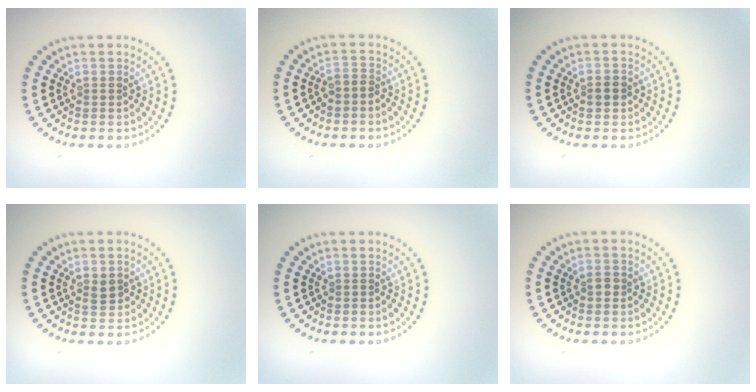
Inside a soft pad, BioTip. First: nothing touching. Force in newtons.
{"total": 1.0, "press": 0.7, "slide": 0.7}
{"total": 1.3, "press": 1.2, "slide": 0.4}
{"total": 1.5, "press": 1.5, "slide": 0.2}
{"total": 0.0}
{"total": 0.8, "press": 0.8, "slide": 0.1}